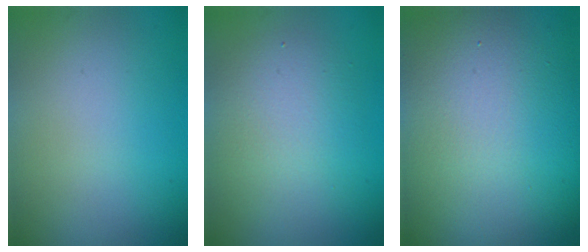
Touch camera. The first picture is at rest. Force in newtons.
{"total": 4.6, "press": 4.6, "slide": 0.2}
{"total": 17.5, "press": 17.5, "slide": 0.7}